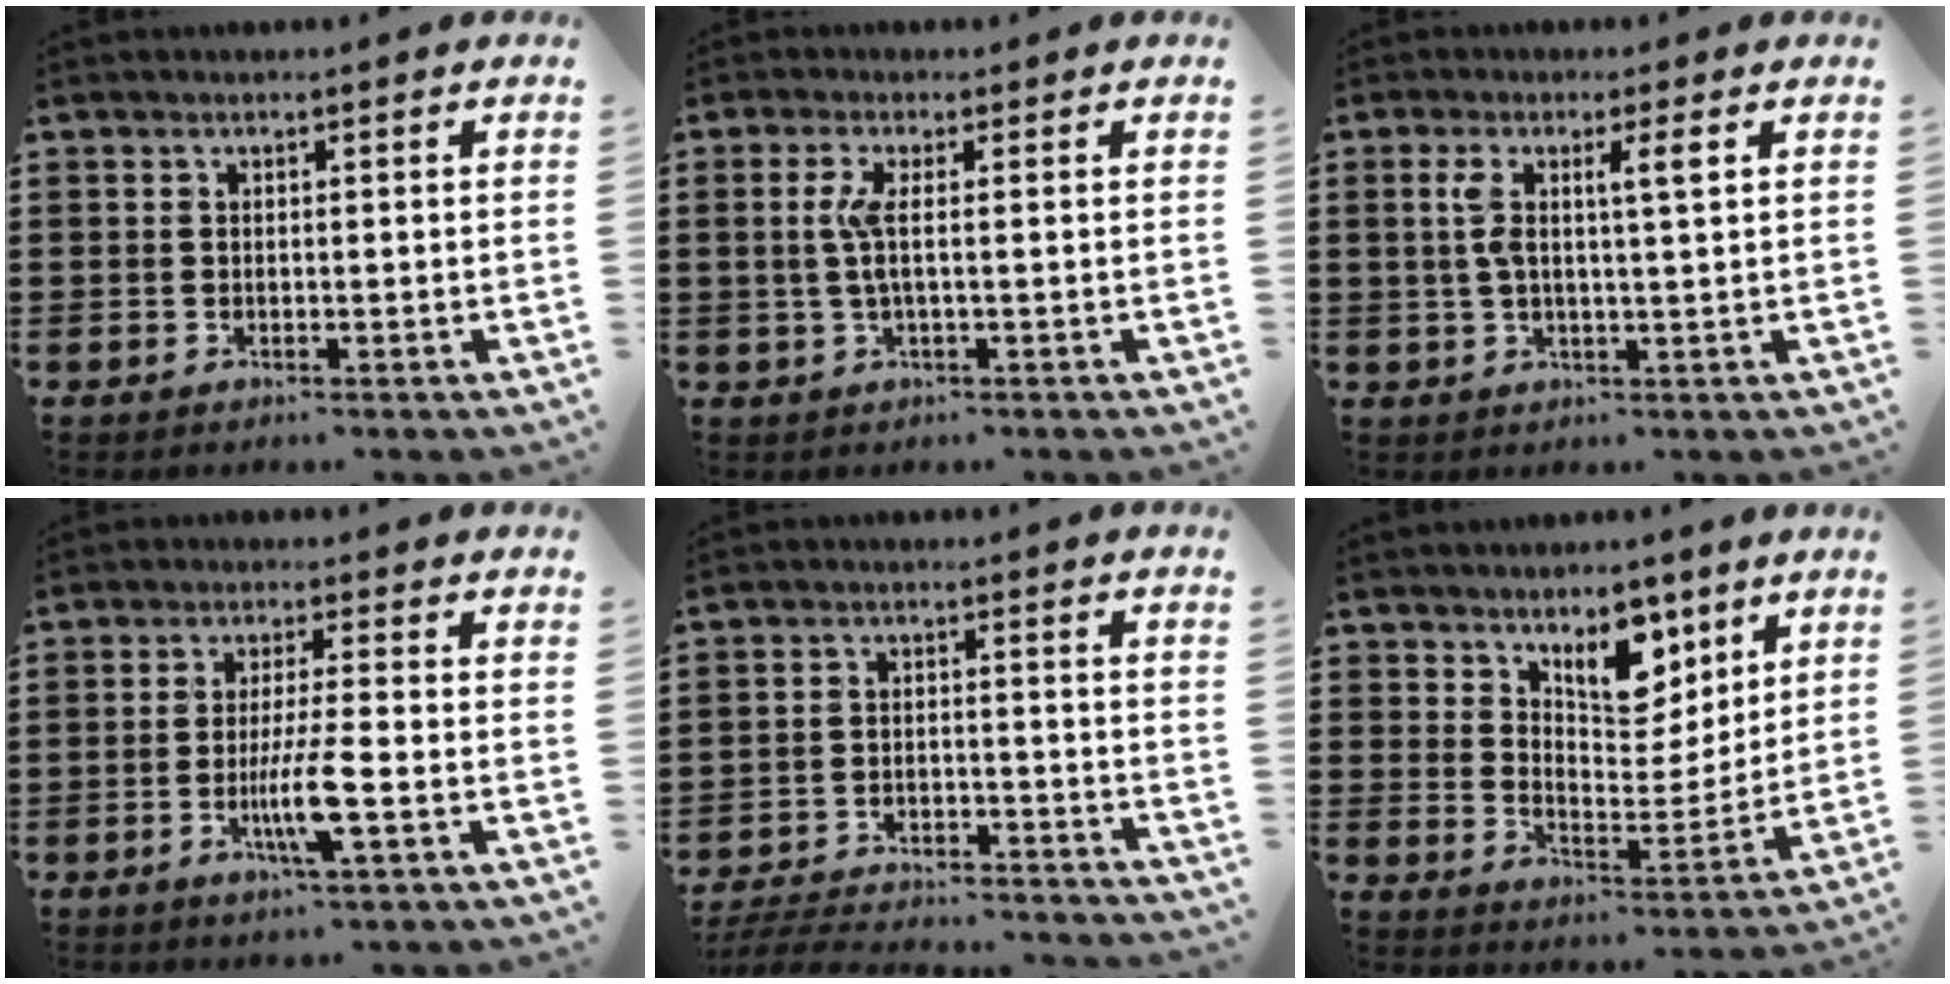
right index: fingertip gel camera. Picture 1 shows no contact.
{"total": 3.6, "force": [0.0, 0.2, 3.6], "torque": [-0.083, -0.009, -0.007]}
{"total": 4.7, "force": [1.3, 0.6, 4.5], "torque": [-0.089, 0.002, 0.017]}
{"total": 6.8, "force": [-2.2, 0.2, 6.4], "torque": [-0.127, -0.019, -0.043]}
{"total": 5.5, "force": [-5.3, 0.3, 1.1], "torque": [-0.030, 0.000, -0.110]}
{"total": 8.7, "force": [6.1, 4.5, 4.3], "torque": [-0.067, -0.023, 0.104]}